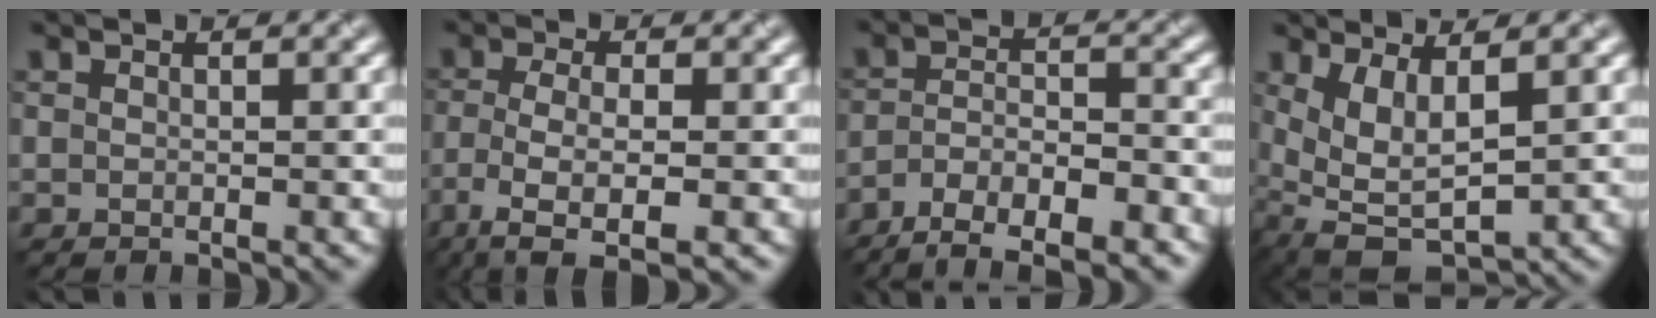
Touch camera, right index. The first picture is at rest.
{"total": 4.5, "force": [-2.7, 1.2, 3.3], "torque": [-0.082, -0.002, -0.055]}
{"total": 7.4, "force": [-5.8, 2.0, 4.1], "torque": [-0.077, 0.004, -0.097]}
{"total": 4.1, "force": [1.0, 1.8, 3.6], "torque": [-0.093, -0.005, 0.027]}